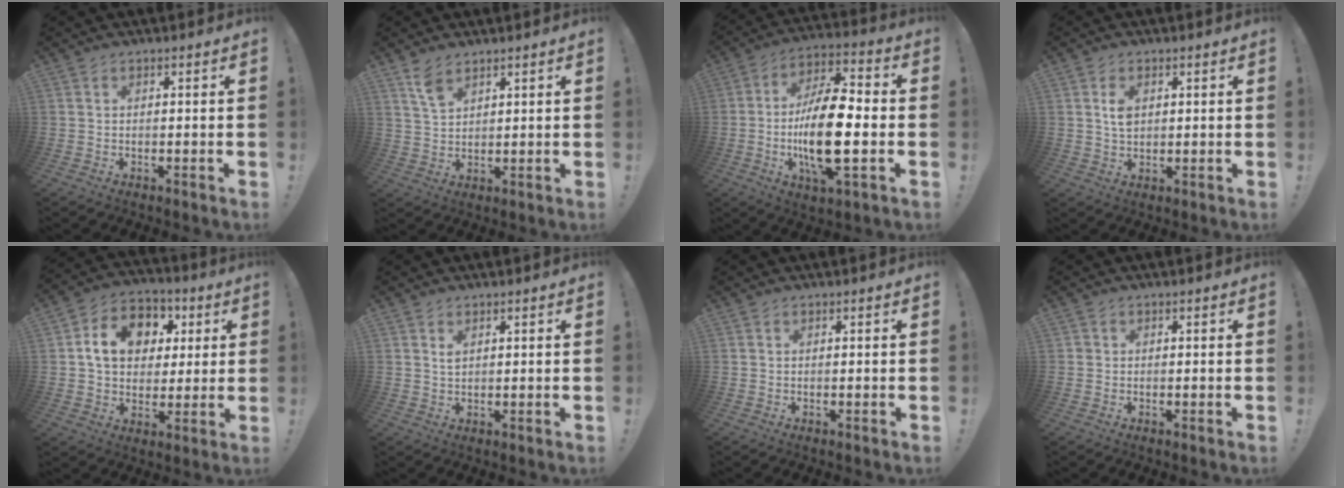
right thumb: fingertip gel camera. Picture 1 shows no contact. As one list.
[{"total": 5.6, "force": [3.9, 2.5, 3.2], "torque": [-0.047, -0.022, 0.070]}, {"total": 19.4, "force": [-3.1, 7.4, 17.7], "torque": [-0.329, 0.002, -0.054]}, {"total": 4.1, "force": [1.1, 2.7, 2.9], "torque": [-0.036, -0.005, 0.015]}, {"total": 13.7, "force": [3.9, 11.0, 7.1], "torque": [-0.103, -0.005, 0.079]}, {"total": 1.5, "force": [0.9, 0.8, 0.9], "torque": [-0.004, -0.008, 0.014]}, {"total": 0.0}, {"total": 0.8, "force": [0.1, 0.8, 0.1], "torque": [-0.003, 0.003, 0.002]}]